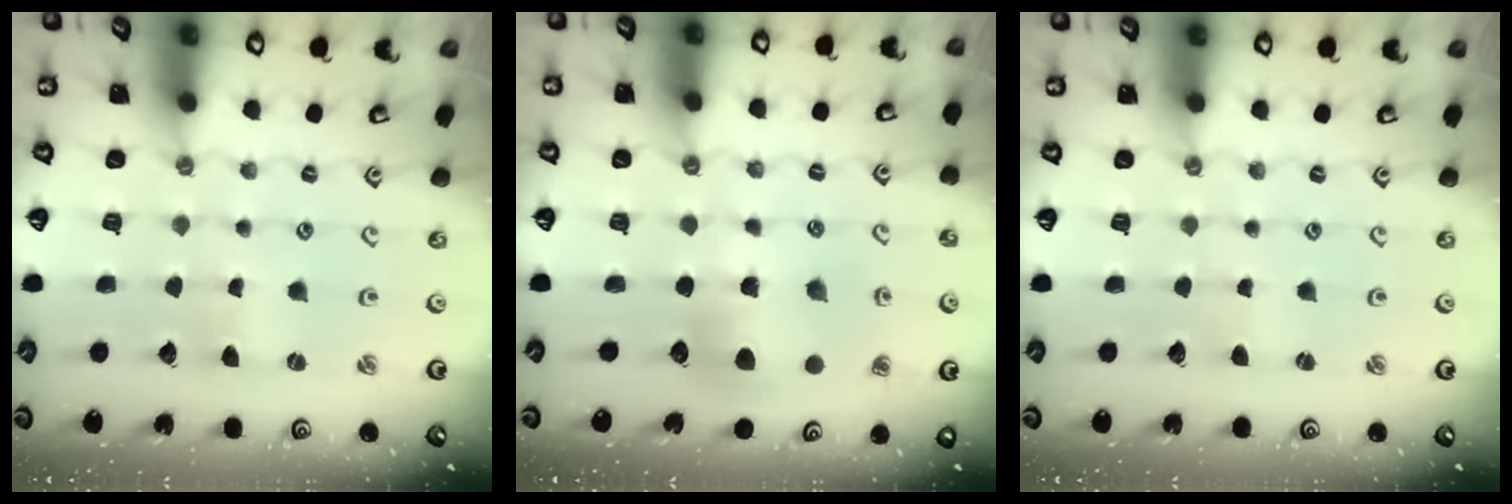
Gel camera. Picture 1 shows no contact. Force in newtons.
{"total": 7.5, "press": 7.5, "slide": 0.7}
{"total": 0.5, "press": 0.5, "slide": 0.0}